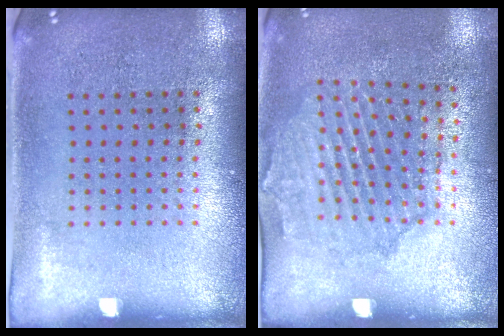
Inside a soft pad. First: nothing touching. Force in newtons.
{"total": 1.6, "press": 1.5, "slide": 0.4}